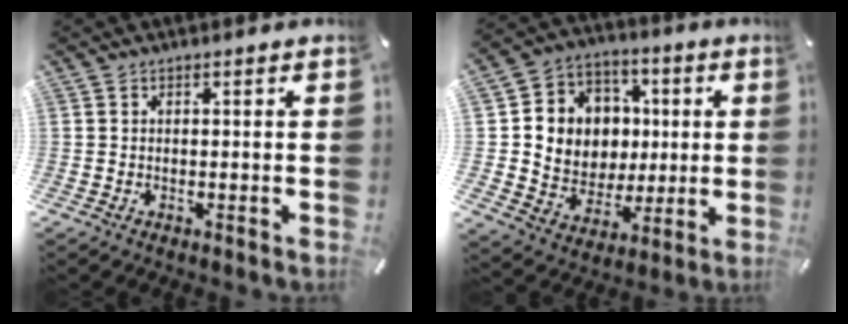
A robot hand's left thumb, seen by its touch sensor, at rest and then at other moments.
{"total": 11.5, "force": [0.6, 11.3, 1.6], "torque": [-0.026, -0.007, 0.026]}